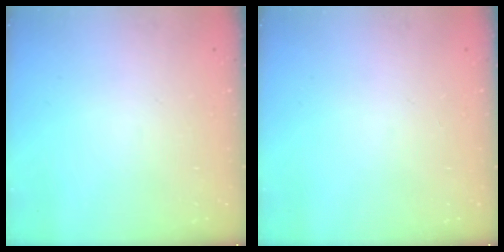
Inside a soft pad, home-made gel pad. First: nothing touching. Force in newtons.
{"total": 0.0}